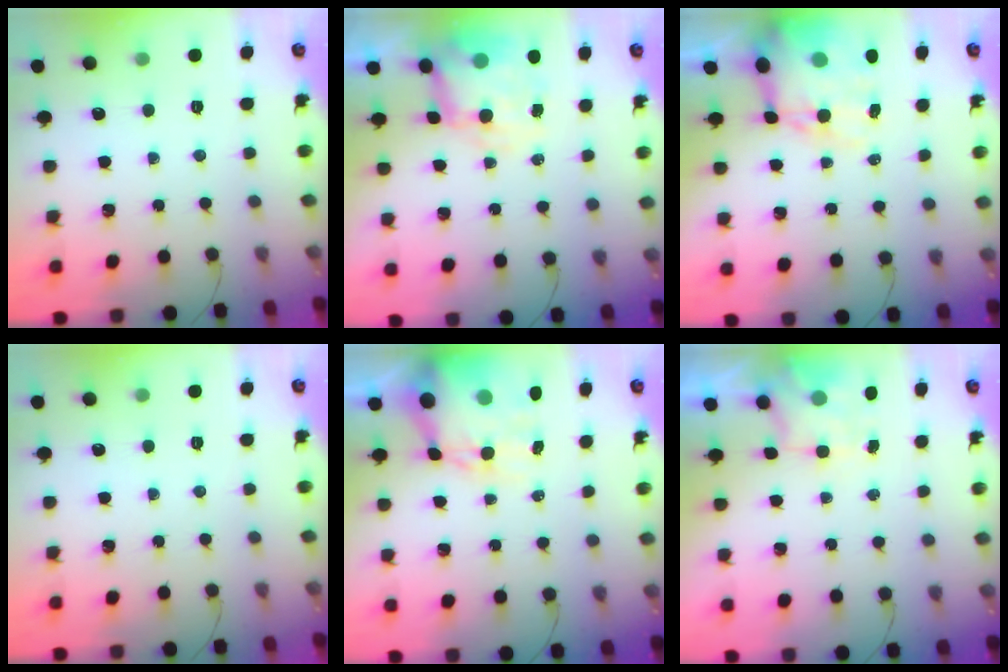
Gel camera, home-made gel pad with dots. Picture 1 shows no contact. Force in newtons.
{"total": 8.0, "press": 7.8, "slide": 2.0}
{"total": 14.3, "press": 13.8, "slide": 3.7}
{"total": 0.0}
{"total": 11.8, "press": 11.4, "slide": 3.0}
{"total": 2.0, "press": 1.9, "slide": 0.5}